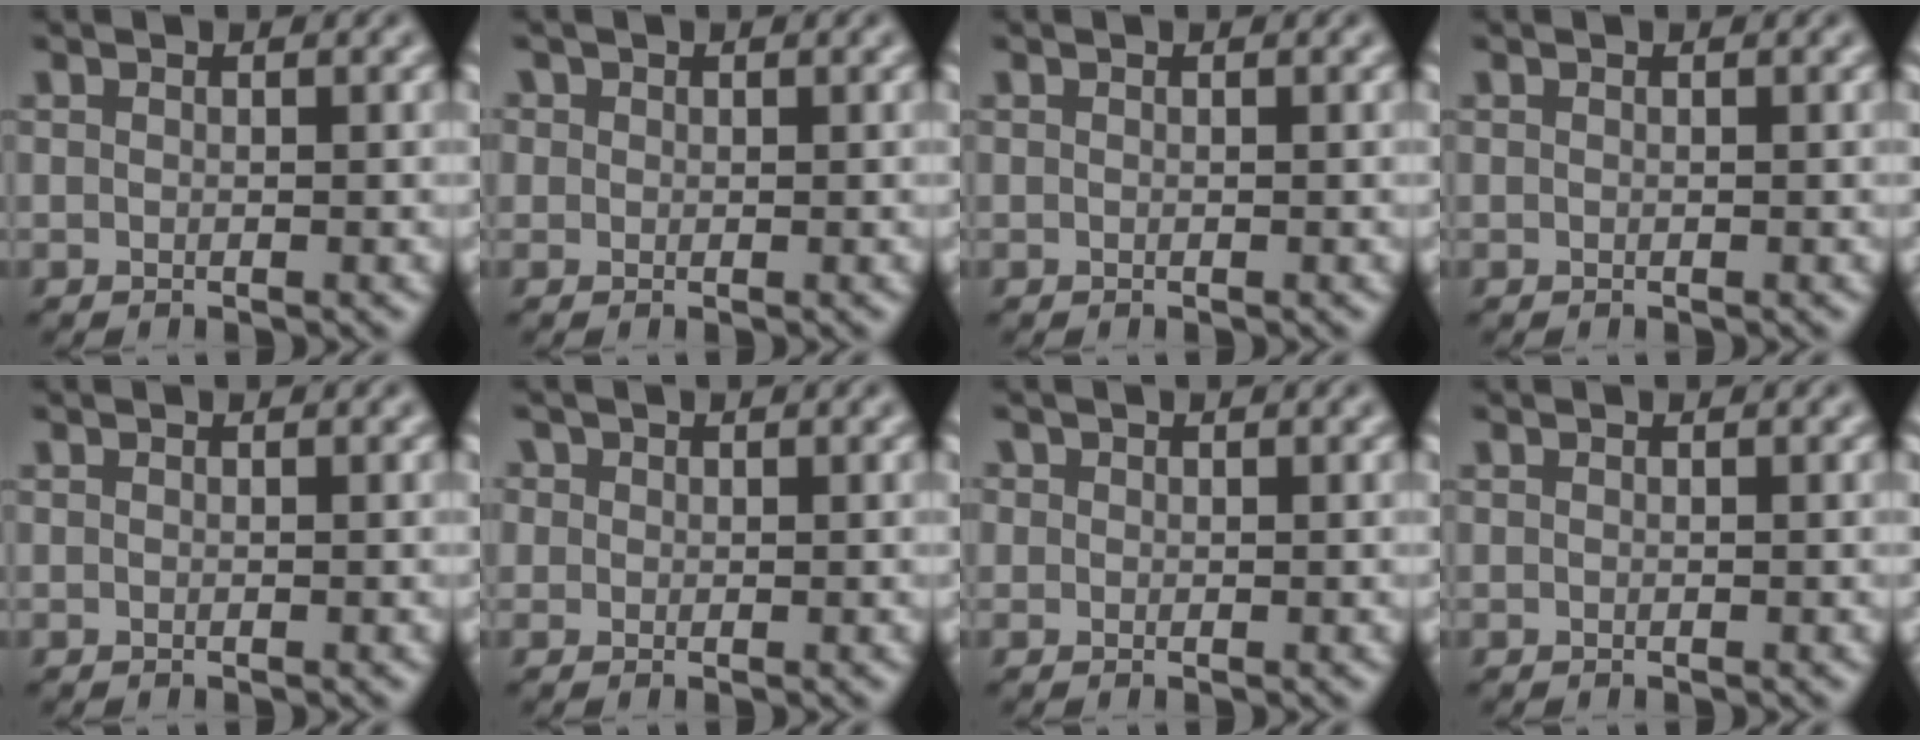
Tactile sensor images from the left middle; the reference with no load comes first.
{"total": 1.0, "force": [0.4, 0.9, 0.2], "torque": [0.000, 0.000, 0.001]}
{"total": 0.0}
{"total": 0.0}
{"total": 0.0}
{"total": 1.9, "force": [0.8, 1.6, 0.6], "torque": [-0.012, 0.007, 0.004]}
{"total": 0.8, "force": [0.3, 0.7, 0.1], "torque": [0.002, 0.000, -0.001]}
{"total": 0.0}